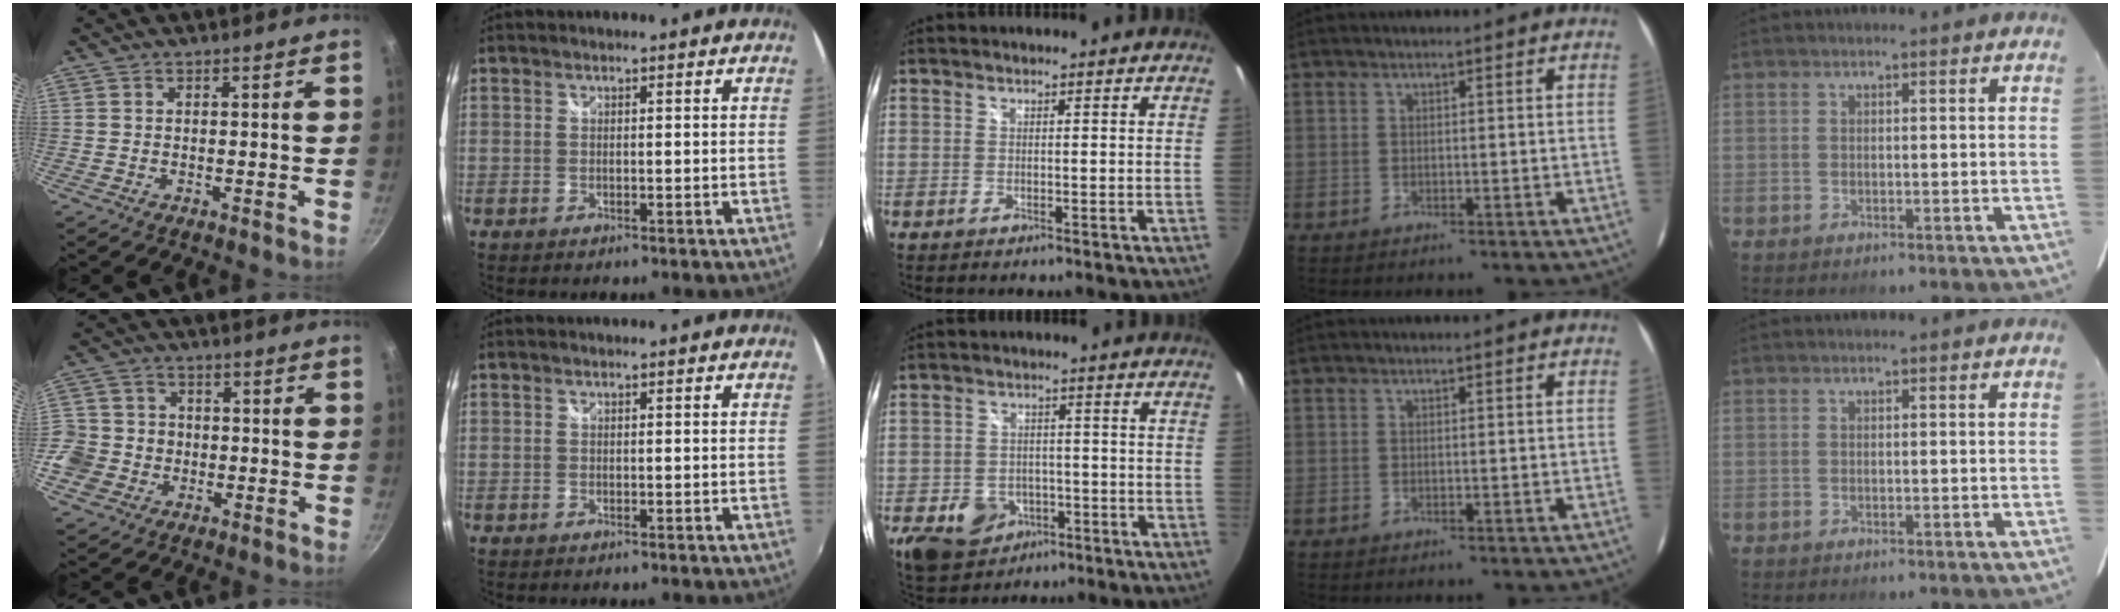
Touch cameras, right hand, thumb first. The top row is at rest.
{"thumb": {"total": 9.5, "force": [-2.5, 8.7, 2.9], "torque": [-0.036, 0.027, -0.055]}, "middle": {"total": 11.0, "force": [-4.9, 8.5, 4.9], "torque": [-0.131, -0.001, -0.061]}}